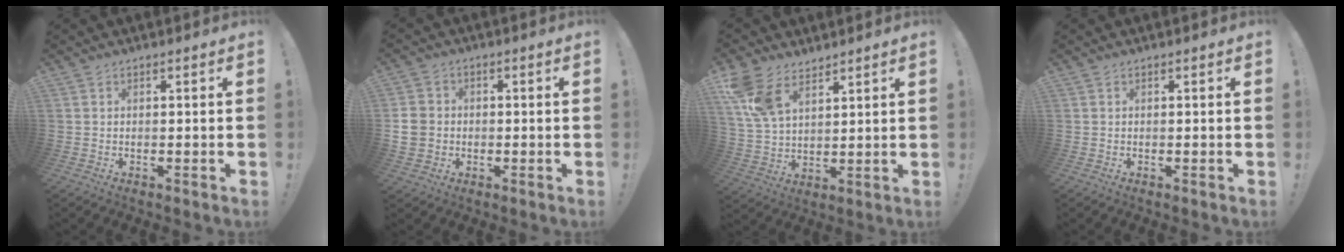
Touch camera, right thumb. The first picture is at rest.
{"total": 7.0, "force": [-0.3, 6.3, 3.1], "torque": [-0.060, 0.009, -0.004]}
{"total": 11.6, "force": [7.5, 6.6, 5.9], "torque": [-0.117, -0.027, 0.151]}
{"total": 0.0}